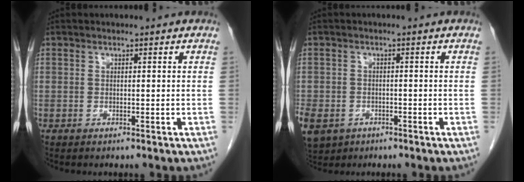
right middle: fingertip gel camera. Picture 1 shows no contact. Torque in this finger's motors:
{"motor_torque": [1.03, -1.11, 1.05, 0.21]}